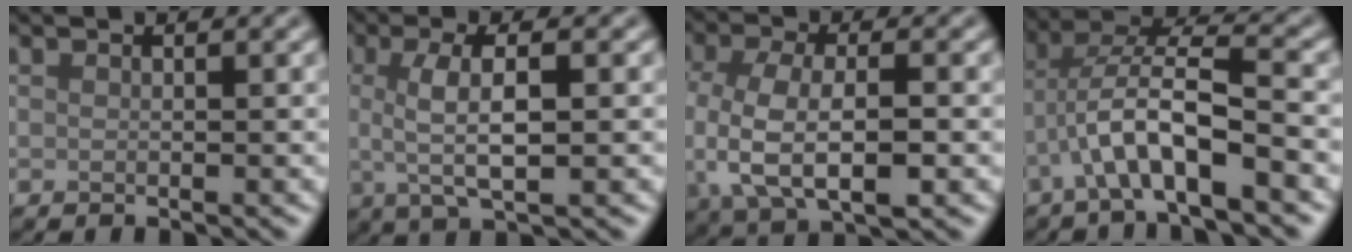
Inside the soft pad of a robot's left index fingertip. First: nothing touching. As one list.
[{"total": 4.8, "force": [0.4, 1.4, 4.5], "torque": [-0.088, 0.004, 0.007]}, {"total": 7.0, "force": [-0.9, 3.5, 6.0], "torque": [-0.129, -0.014, -0.014]}, {"total": 6.4, "force": [-2.3, 1.5, 5.7], "torque": [-0.108, 0.017, -0.046]}]